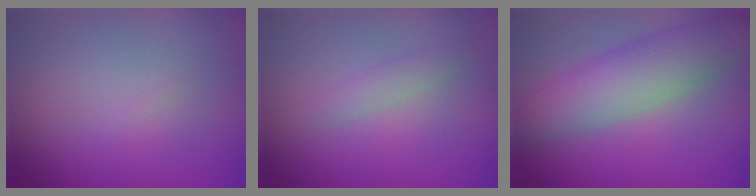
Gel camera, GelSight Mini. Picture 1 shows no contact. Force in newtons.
{"total": 1.3, "press": 1.3, "slide": 0.0}
{"total": 6.2, "press": 6.2, "slide": 0.3}